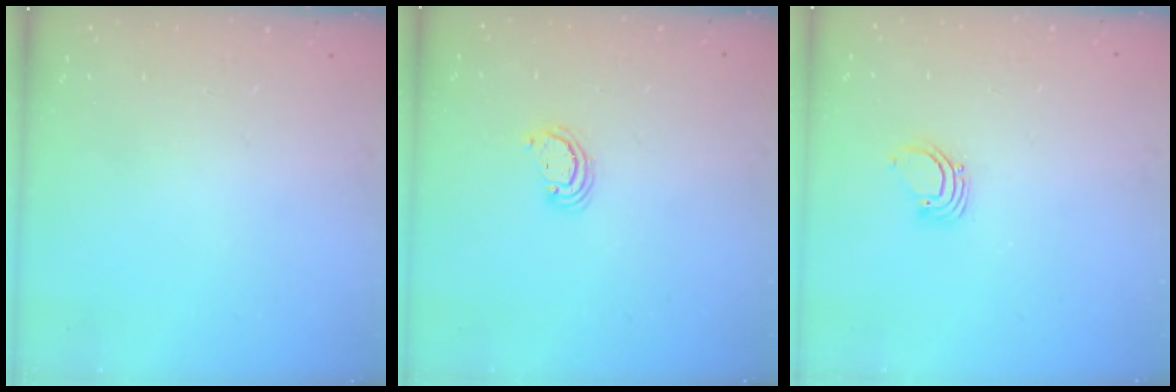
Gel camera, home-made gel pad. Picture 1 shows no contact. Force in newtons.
{"total": 2.6, "press": 2.5, "slide": 0.3}
{"total": 2.7, "press": 2.7, "slide": 0.1}